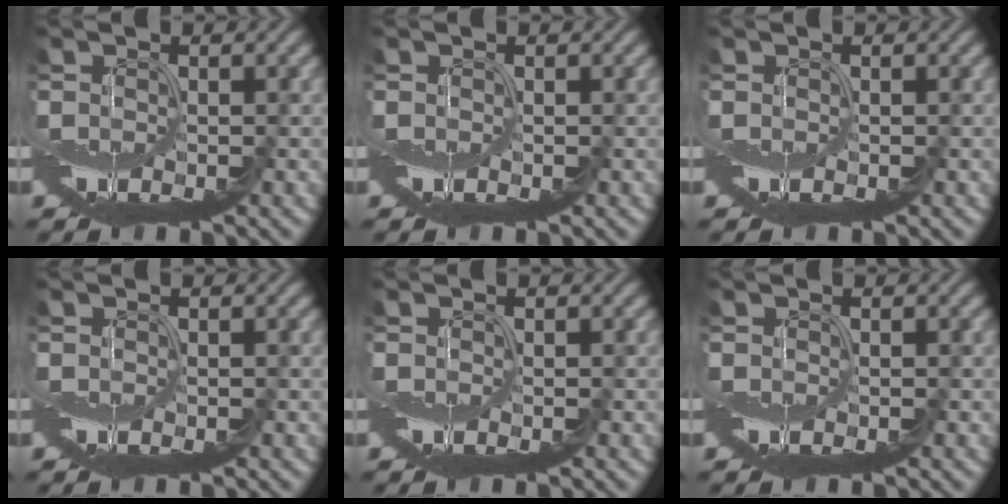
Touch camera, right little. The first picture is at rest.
{"total": 0.0}
{"total": 0.0}
{"total": 0.0}
{"total": 0.0}
{"total": 0.0}